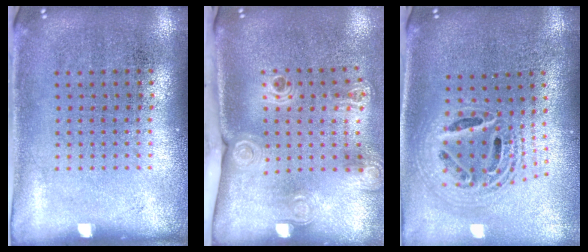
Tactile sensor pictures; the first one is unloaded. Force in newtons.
{"total": 2.2, "press": 1.6, "slide": 1.6}
{"total": 2.2, "press": 1.6, "slide": 1.5}